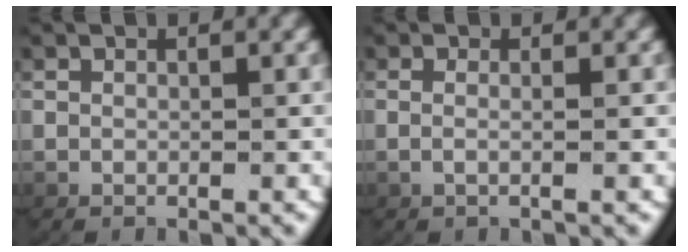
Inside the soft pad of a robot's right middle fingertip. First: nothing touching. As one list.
[{"total": 1.3, "force": [-0.3, -0.3, 1.2], "torque": [-0.039, -0.007, 0.000]}]